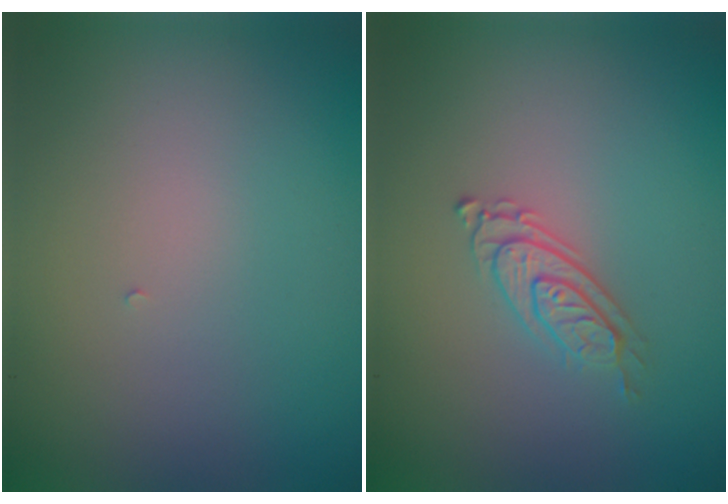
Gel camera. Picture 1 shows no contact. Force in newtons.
{"total": 2.7, "press": 2.0, "slide": 1.8}